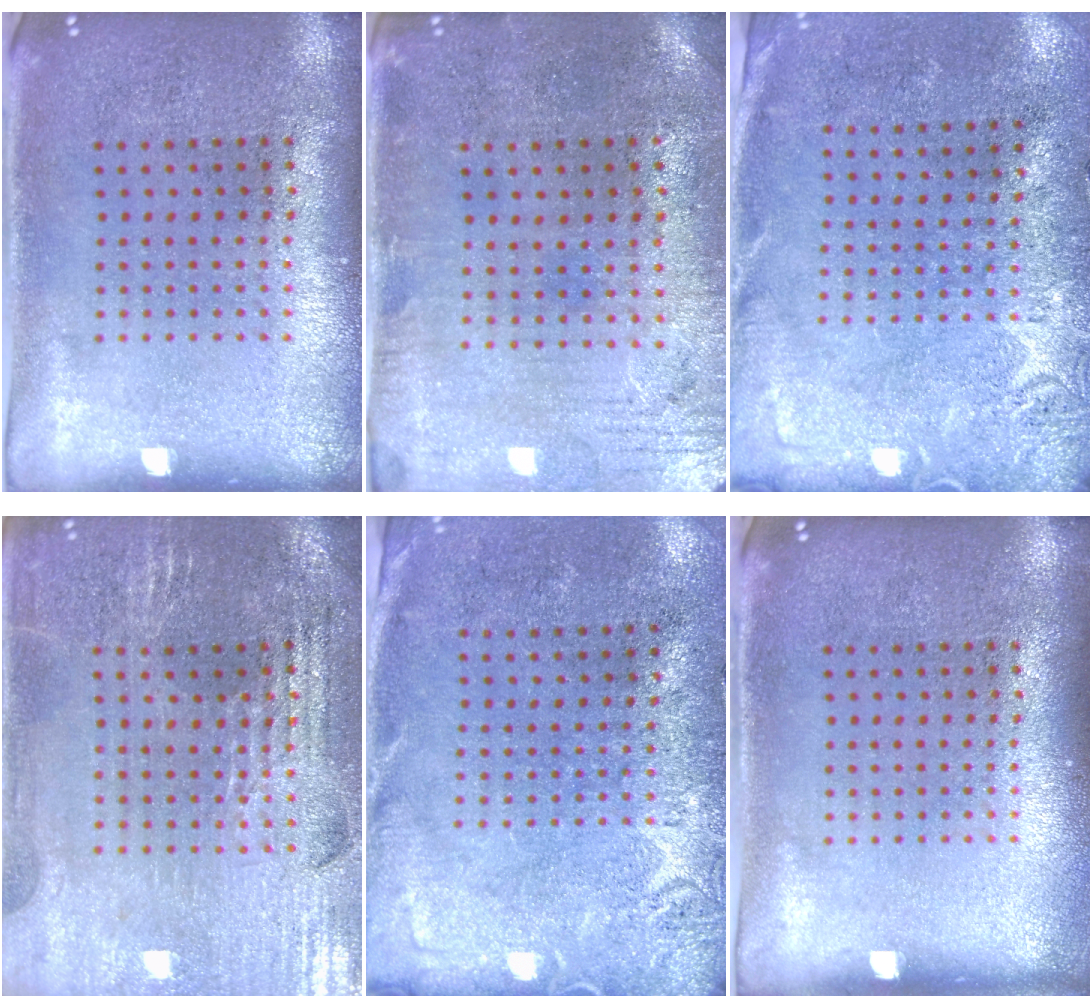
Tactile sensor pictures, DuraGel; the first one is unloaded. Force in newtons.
{"total": 0.6, "press": 0.4, "slide": 0.5}
{"total": 2.6, "press": 2.2, "slide": 1.4}
{"total": 2.9, "press": 2.8, "slide": 0.4}
{"total": 2.6, "press": 2.2, "slide": 1.4}
{"total": 0.0}